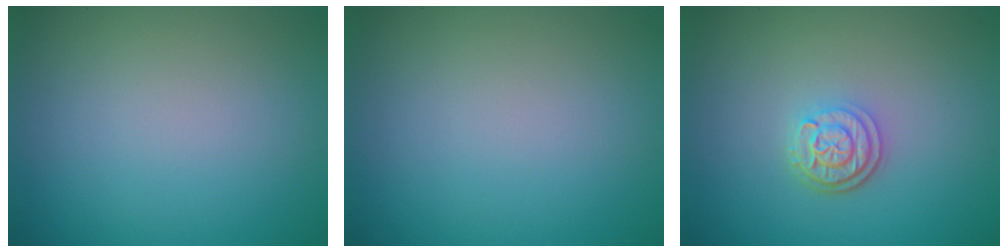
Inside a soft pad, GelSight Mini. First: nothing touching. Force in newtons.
{"total": 0.0}
{"total": 2.9, "press": 2.4, "slide": 1.7}